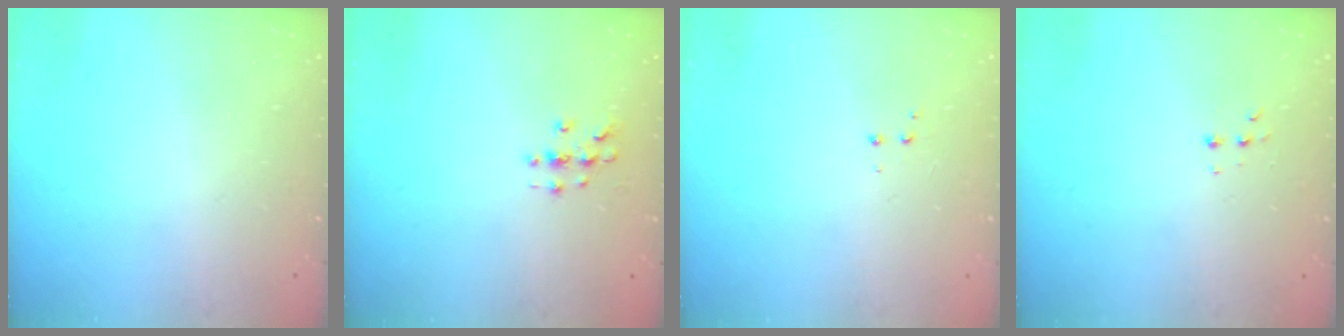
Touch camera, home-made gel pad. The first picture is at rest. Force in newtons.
{"total": 2.9, "press": 2.9, "slide": 0.3}
{"total": 3.4, "press": 3.3, "slide": 0.6}
{"total": 4.1, "press": 4.0, "slide": 0.8}